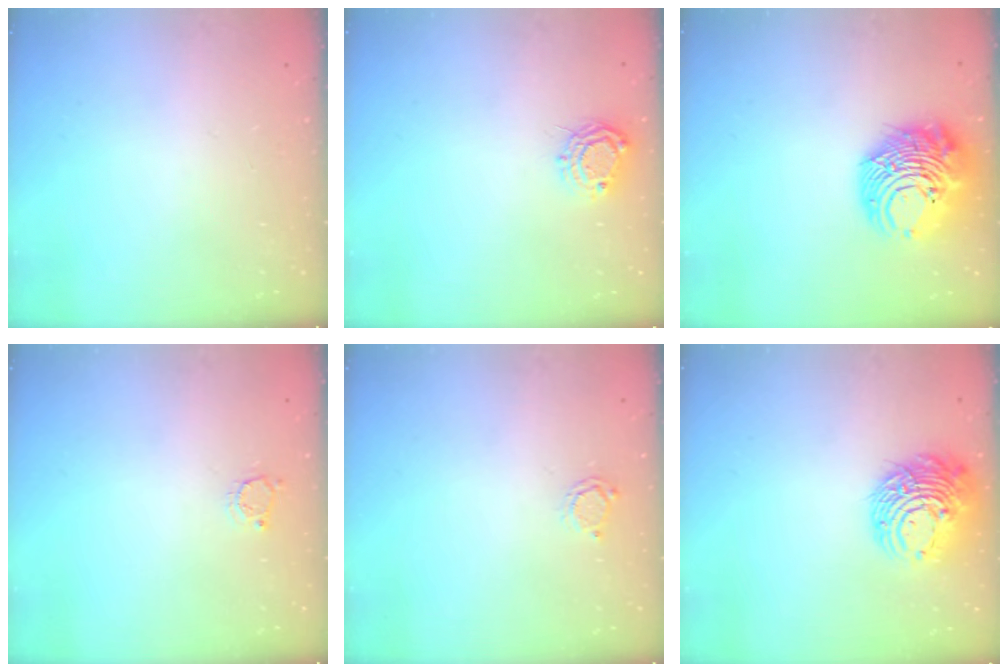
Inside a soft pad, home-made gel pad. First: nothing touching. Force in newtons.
{"total": 7.8, "press": 7.7, "slide": 0.4}
{"total": 13.5, "press": 13.4, "slide": 1.8}
{"total": 3.4, "press": 3.4, "slide": 0.4}
{"total": 2.2, "press": 2.1, "slide": 0.3}
{"total": 12.0, "press": 12.0, "slide": 1.3}